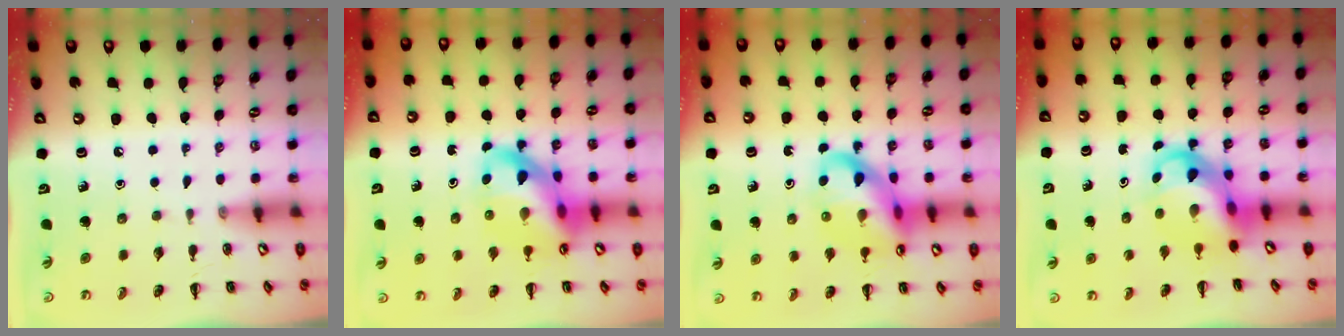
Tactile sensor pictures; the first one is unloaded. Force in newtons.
{"total": 16.0, "press": 15.5, "slide": 4.2}
{"total": 17.2, "press": 17.1, "slide": 2.5}
{"total": 7.5, "press": 7.2, "slide": 2.1}